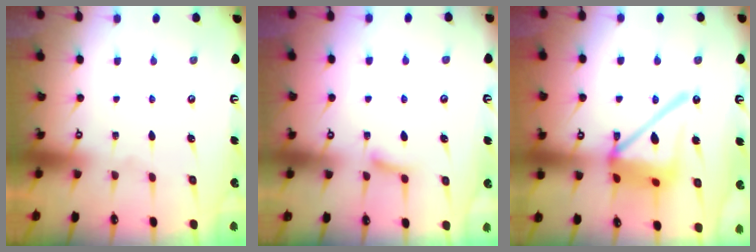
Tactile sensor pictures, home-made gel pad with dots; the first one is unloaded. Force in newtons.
{"total": 5.4, "press": 5.3, "slide": 0.8}
{"total": 17.6, "press": 17.5, "slide": 1.8}